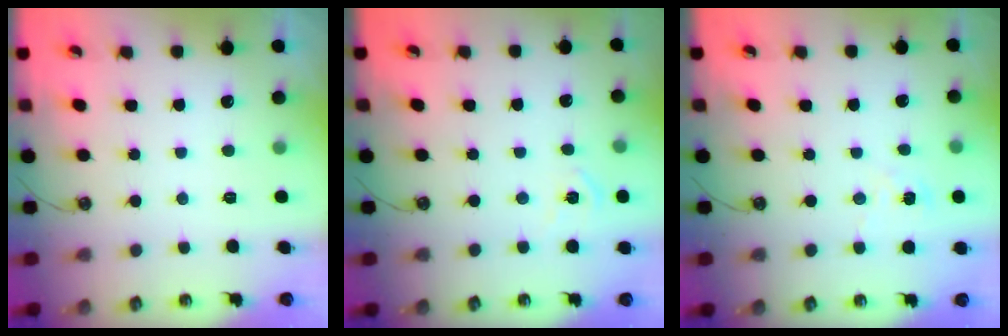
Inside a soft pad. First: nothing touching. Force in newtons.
{"total": 5.3, "press": 5.2, "slide": 0.6}
{"total": 3.7, "press": 3.7, "slide": 0.4}